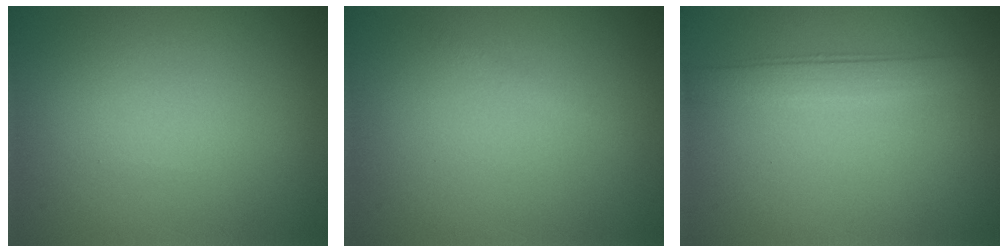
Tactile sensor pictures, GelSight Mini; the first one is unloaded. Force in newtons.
{"total": 0.5, "press": 0.5, "slide": 0.0}
{"total": 2.8, "press": 2.8, "slide": 0.3}